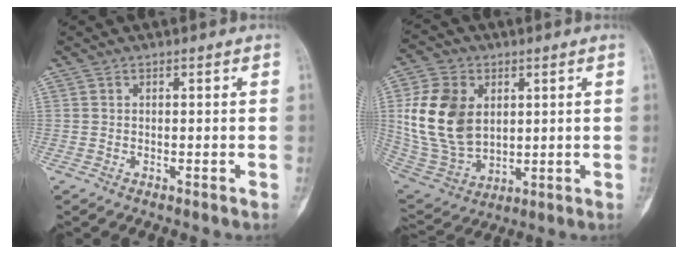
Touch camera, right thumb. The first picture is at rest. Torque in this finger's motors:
{"motor_torque": [0.17, 0.97, 1.00, -0.23, 0.32]}